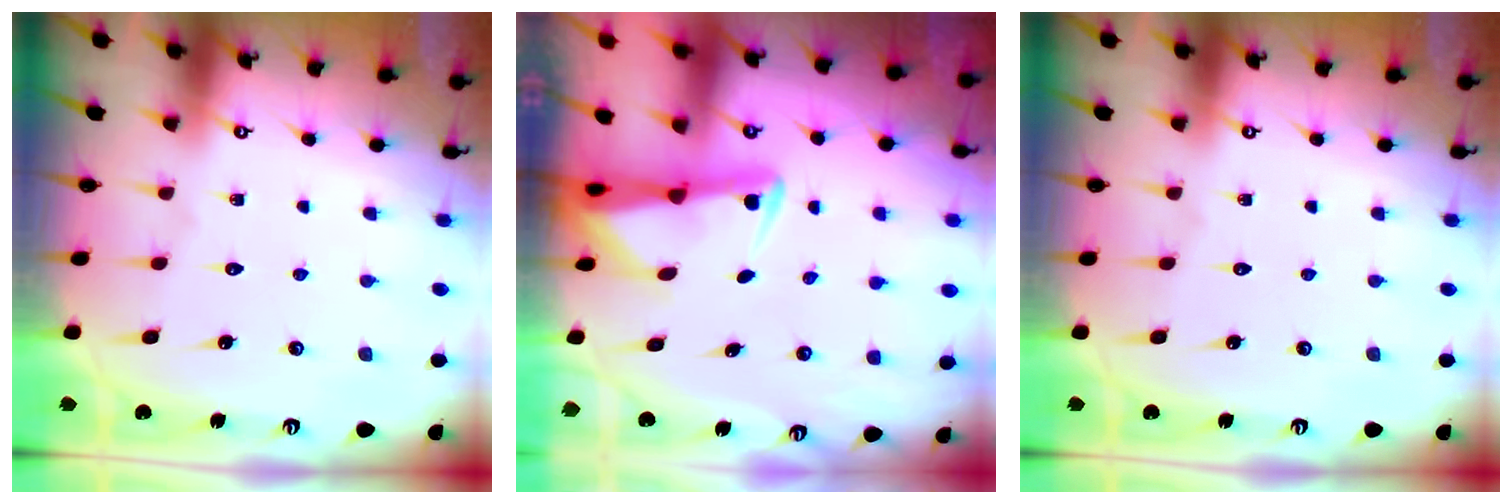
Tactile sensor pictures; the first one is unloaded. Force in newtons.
{"total": 2.3, "press": 2.2, "slide": 0.4}
{"total": 0.0}